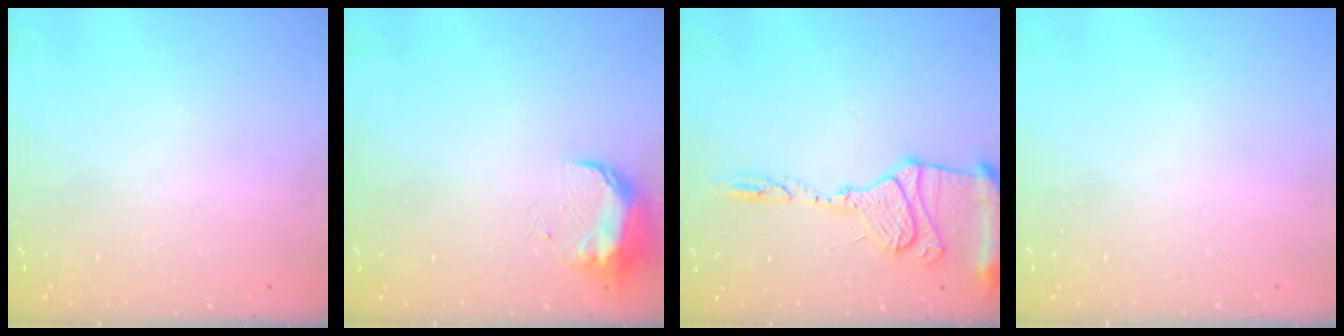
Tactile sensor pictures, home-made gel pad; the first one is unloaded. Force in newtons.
{"total": 8.7, "press": 8.7, "slide": 0.6}
{"total": 14.7, "press": 14.6, "slide": 1.8}
{"total": 0.0}